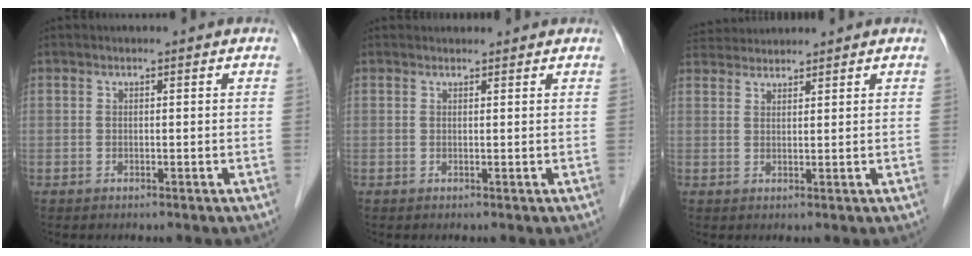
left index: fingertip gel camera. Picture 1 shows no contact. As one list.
[{"total": 2.3, "force": [2.1, 0.9, 0.2], "torque": [0.007, 0.017, 0.030]}, {"total": 5.6, "force": [5.4, 1.1, 1.0], "torque": [-0.017, 0.027, 0.102]}]